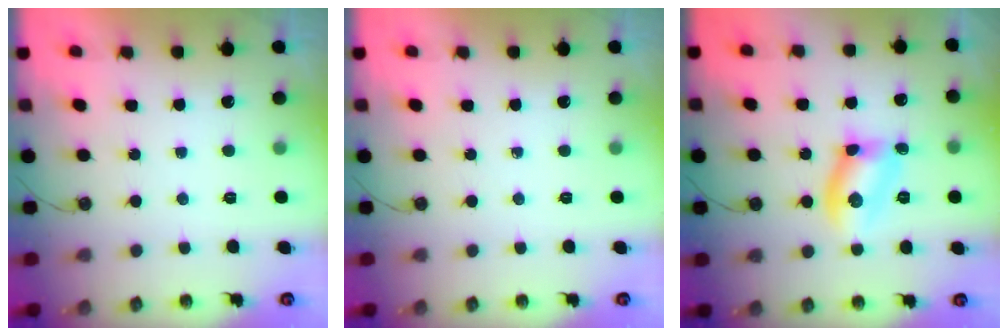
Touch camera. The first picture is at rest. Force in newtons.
{"total": 0.0}
{"total": 8.0, "press": 8.0, "slide": 0.8}